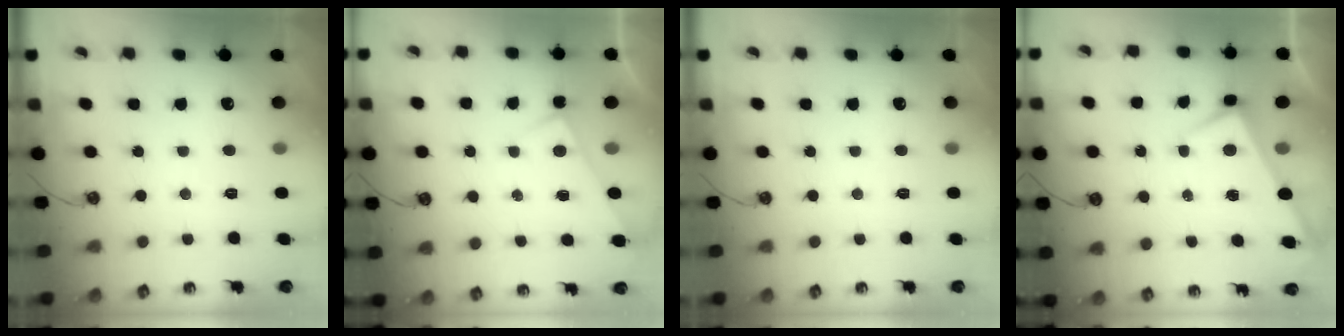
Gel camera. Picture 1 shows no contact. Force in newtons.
{"total": 2.8, "press": 2.8, "slide": 0.1}
{"total": 0.0}
{"total": 1.8, "press": 1.8, "slide": 0.1}